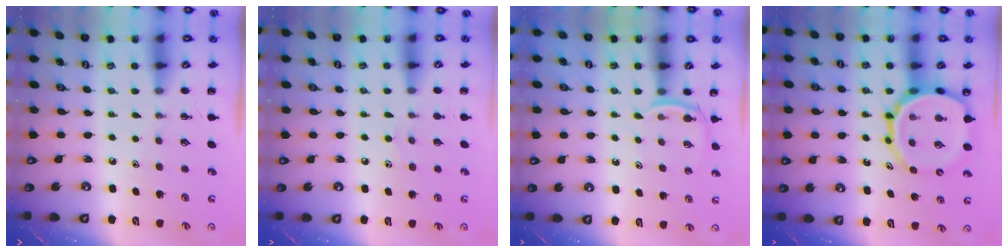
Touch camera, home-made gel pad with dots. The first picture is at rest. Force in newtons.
{"total": 5.0, "press": 4.6, "slide": 1.8}
{"total": 3.9, "press": 3.6, "slide": 1.2}
{"total": 16.3, "press": 15.8, "slide": 4.0}